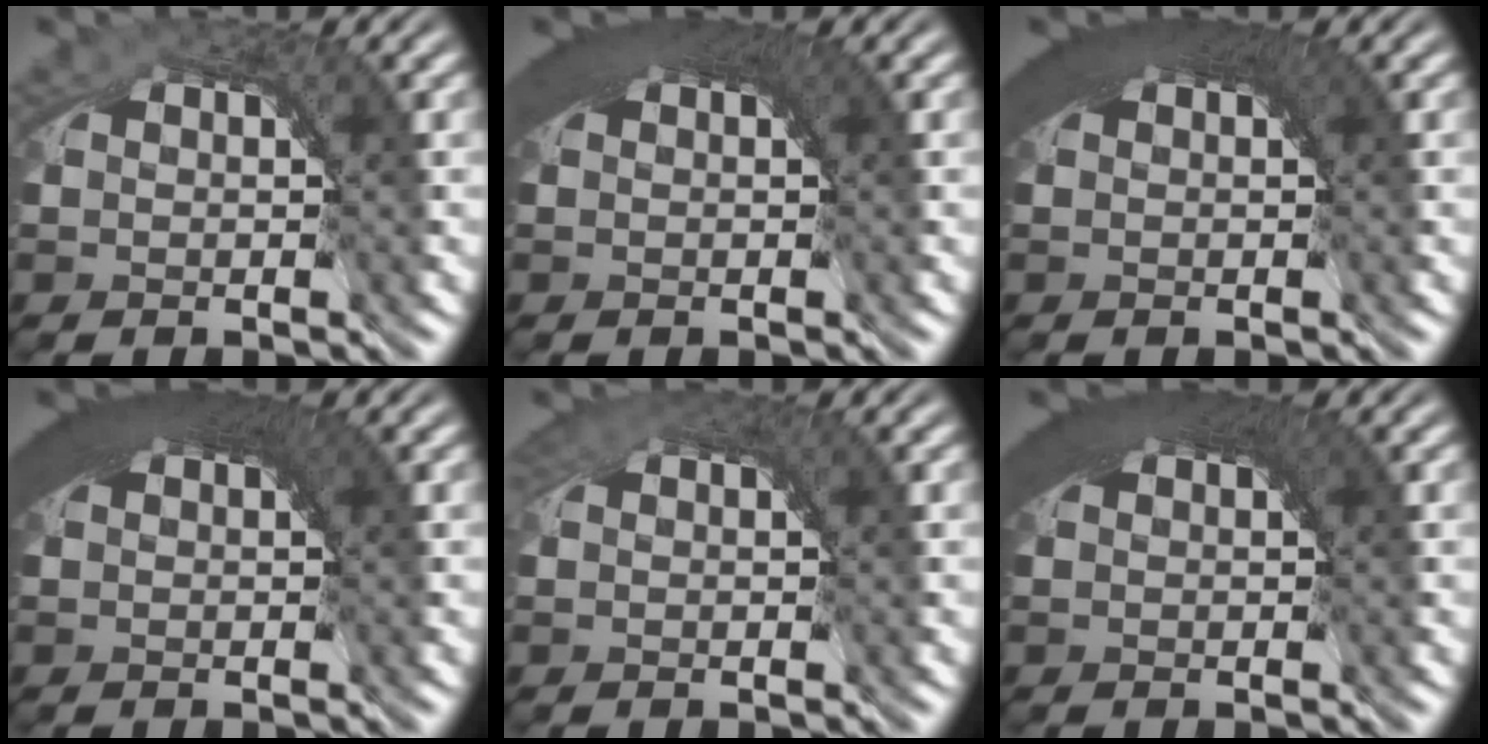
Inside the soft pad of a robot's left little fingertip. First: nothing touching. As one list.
[{"total": 4.9, "force": [1.6, 1.7, 4.3], "torque": [-0.052, 0.013, 0.019]}, {"total": 5.8, "force": [1.9, 2.0, 5.1], "torque": [-0.060, 0.017, 0.020]}, {"total": 5.9, "force": [1.9, 2.1, 5.2], "torque": [-0.063, 0.017, 0.020]}, {"total": 0.6, "force": [0.3, -0.2, 0.5], "torque": [0.002, 0.000, 0.005]}, {"total": 5.6, "force": [1.8, 2.0, 5.0], "torque": [-0.059, 0.016, 0.019]}]